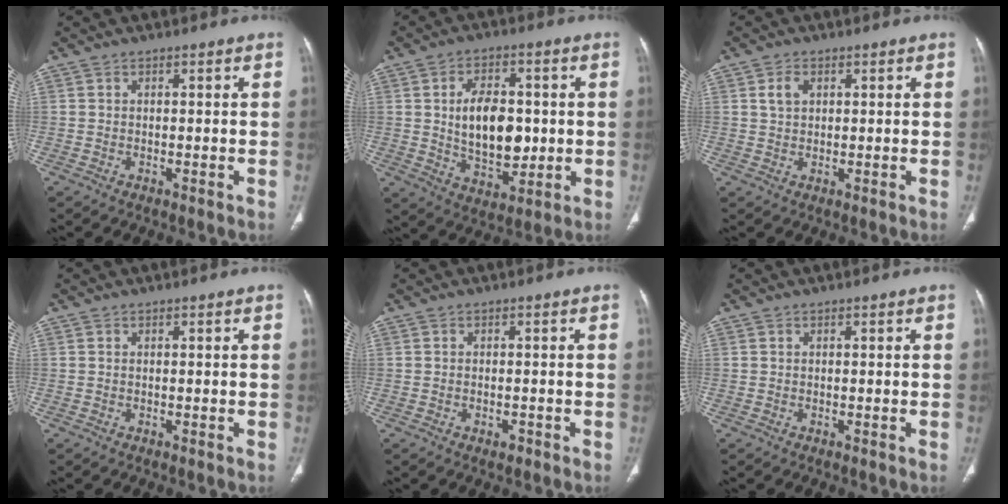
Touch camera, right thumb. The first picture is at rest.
{"total": 12.5, "force": [0.6, 7.7, 9.9], "torque": [-0.132, -0.006, 0.021]}
{"total": 2.9, "force": [1.0, 2.0, 1.8], "torque": [-0.030, 0.001, 0.022]}
{"total": 0.0}
{"total": 1.2, "force": [-0.7, 0.7, 0.7], "torque": [-0.010, 0.005, -0.010]}
{"total": 0.0}